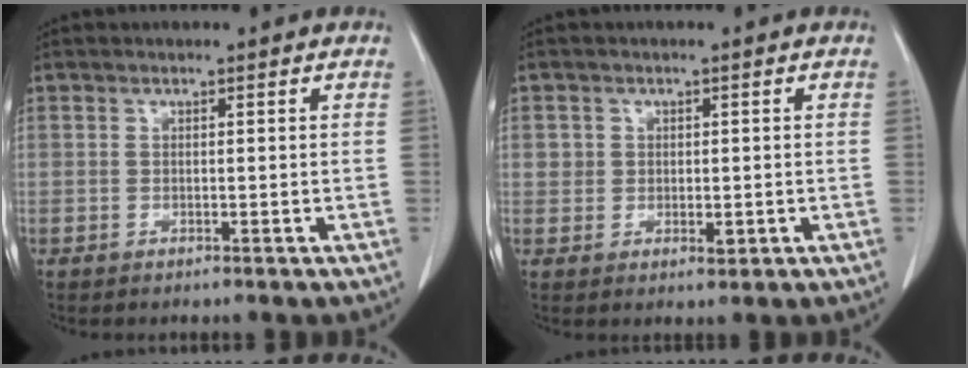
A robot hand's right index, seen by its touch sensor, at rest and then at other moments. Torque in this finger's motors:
{"motor_torque": [-0.05, 0.04, 0.00, 0.00]}